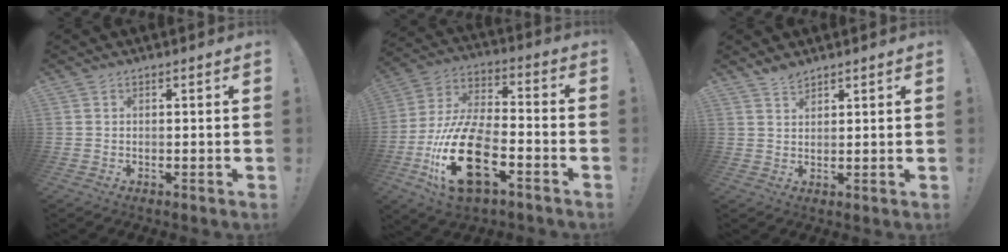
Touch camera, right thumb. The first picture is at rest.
{"total": 22.5, "force": [-8.9, 11.1, 17.5], "torque": [-0.355, 0.042, -0.146]}
{"total": 2.9, "force": [2.7, 0.9, 0.8], "torque": [-0.003, -0.021, 0.047]}